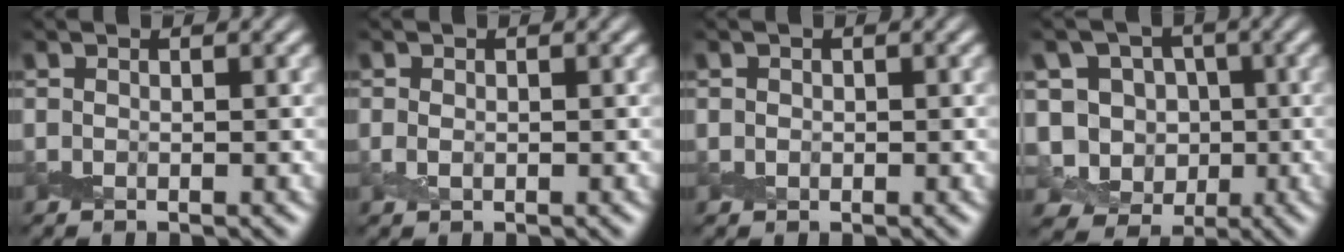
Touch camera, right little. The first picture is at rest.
{"total": 1.0, "force": [-0.2, 0.8, 0.6], "torque": [-0.017, -0.004, -0.004]}
{"total": 0.6, "force": [-0.1, 0.6, 0.1], "torque": [0.002, -0.005, -0.003]}
{"total": 7.9, "force": [-0.6, 7.1, 3.2], "torque": [-0.045, 0.004, -0.040]}